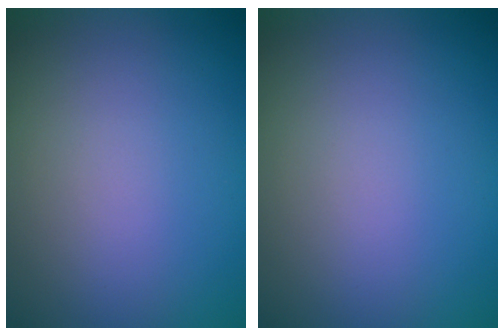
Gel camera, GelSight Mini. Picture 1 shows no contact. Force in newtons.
{"total": 0.0}